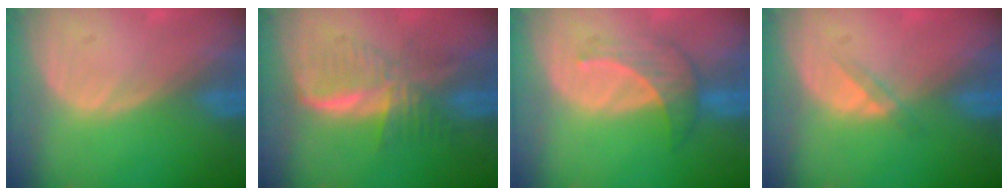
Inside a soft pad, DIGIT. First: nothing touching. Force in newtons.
{"total": 6.1, "press": 6.1, "slide": 0.2}
{"total": 4.5, "press": 4.5, "slide": 0.4}
{"total": 1.8, "press": 1.4, "slide": 1.0}